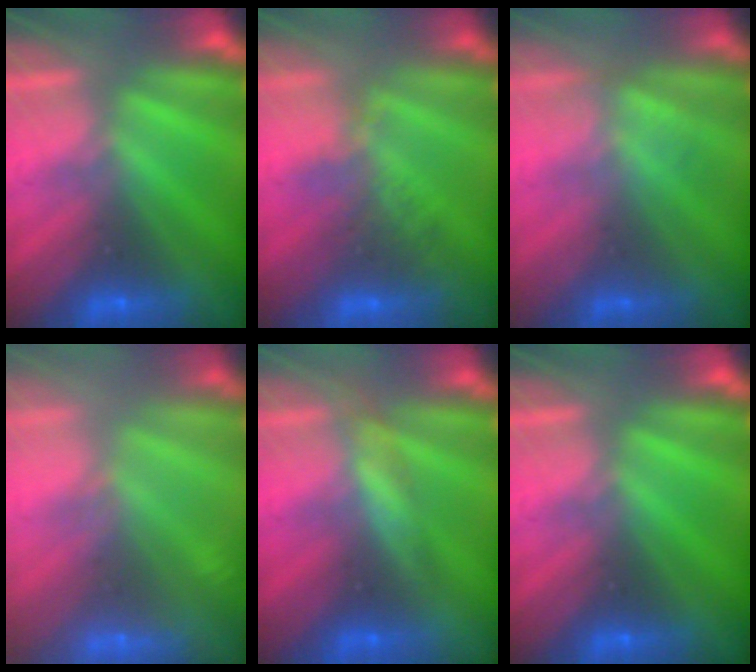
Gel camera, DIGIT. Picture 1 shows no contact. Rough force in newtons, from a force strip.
{"total": 2.4}
{"total": 2.8}
{"total": 2.4}
{"total": 2.8}
{"total": 0.0}